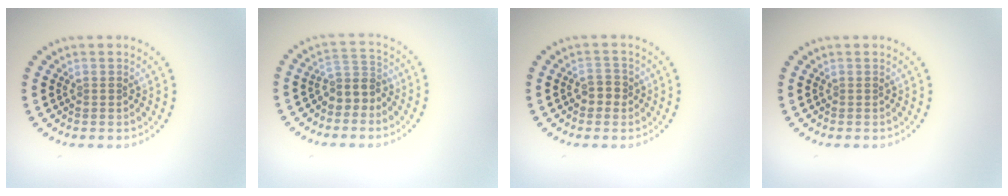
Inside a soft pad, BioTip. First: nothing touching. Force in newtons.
{"total": 2.7, "press": 2.1, "slide": 1.7}
{"total": 1.8, "press": 1.7, "slide": 0.6}
{"total": 0.0}